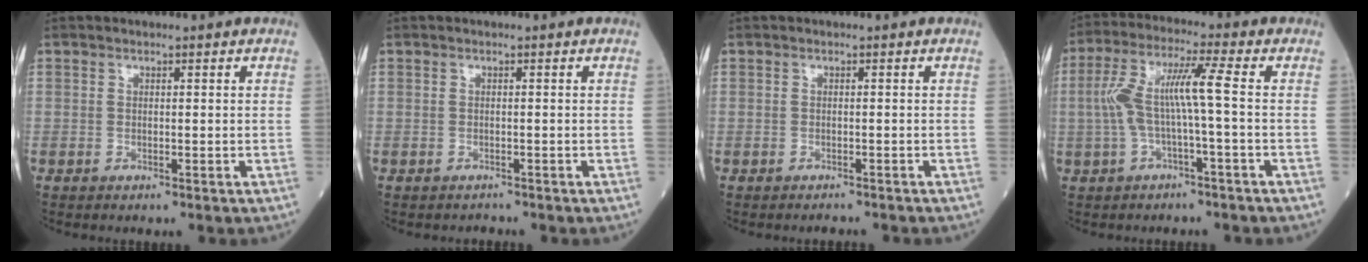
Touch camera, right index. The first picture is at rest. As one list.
[{"total": 0.6, "force": [-0.5, 0.2, -0.2], "torque": [-0.004, -0.002, -0.012]}, {"total": 1.2, "force": [-1.1, 0.2, 0.1], "torque": [-0.004, -0.001, -0.015]}, {"total": 7.9, "force": [-0.7, -0.1, 7.9], "torque": [-0.167, 0.030, -0.013]}]